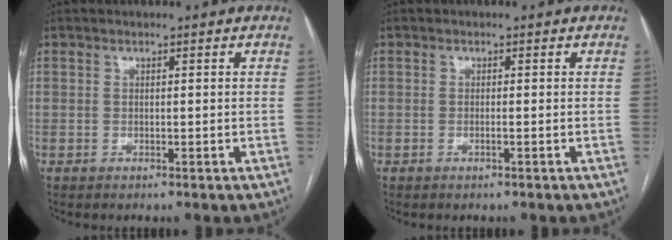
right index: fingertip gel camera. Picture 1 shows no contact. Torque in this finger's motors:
{"motor_torque": [-0.60, 0.72, -0.03, -0.01]}